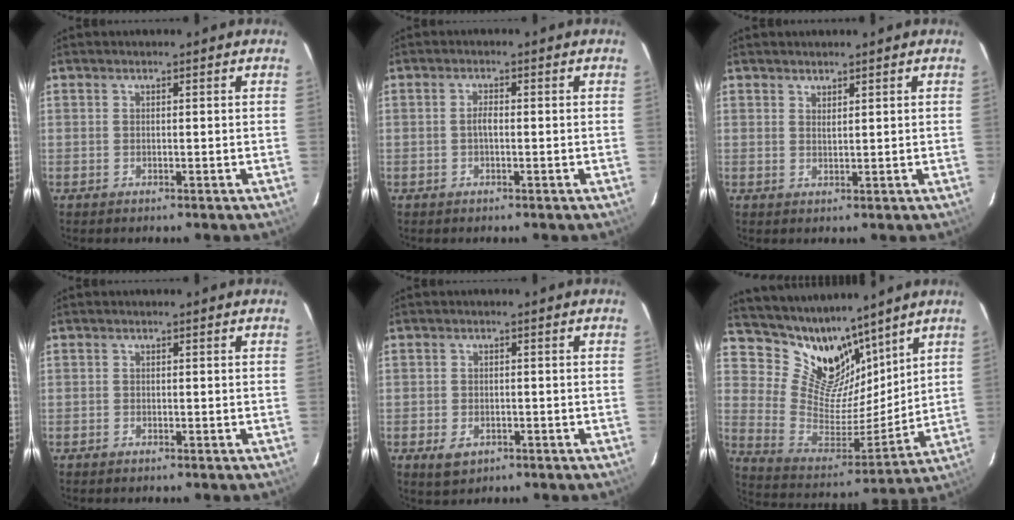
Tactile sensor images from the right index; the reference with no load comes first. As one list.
[{"total": 1.6, "force": [-0.3, 0.6, 1.4], "torque": [-0.028, 0.005, -0.008]}, {"total": 1.3, "force": [1.2, 0.3, 0.3], "torque": [-0.005, 0.000, 0.021]}, {"total": 0.6, "force": [-0.5, 0.3, 0.0], "torque": [-0.002, 0.002, -0.011]}, {"total": 3.9, "force": [-1.9, 2.7, 2.1], "torque": [-0.049, -0.005, -0.026]}, {"total": 14.9, "force": [11.9, 7.2, 5.2], "torque": [-0.112, -0.012, 0.232]}]